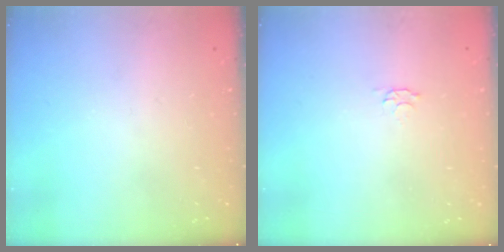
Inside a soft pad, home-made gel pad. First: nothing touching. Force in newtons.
{"total": 2.8, "press": 2.7, "slide": 0.5}